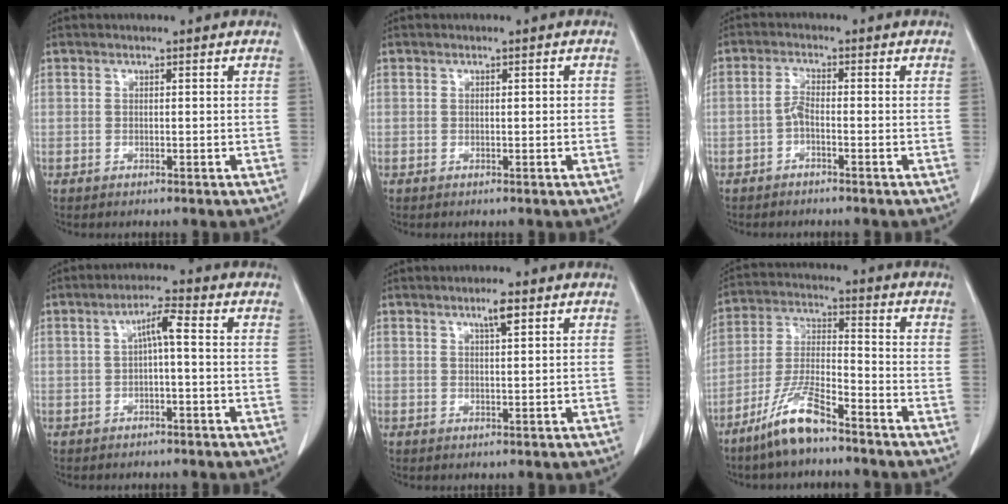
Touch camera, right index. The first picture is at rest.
{"total": 1.0, "force": [0.1, 0.3, 0.9], "torque": [-0.014, 0.003, 0.003]}
{"total": 2.1, "force": [-0.9, 0.5, 1.8], "torque": [-0.036, 0.003, -0.021]}
{"total": 3.5, "force": [0.5, 0.4, 3.4], "torque": [-0.062, 0.011, 0.008]}
{"total": 2.8, "force": [1.7, 0.3, 2.3], "torque": [-0.042, 0.000, 0.029]}
{"total": 9.4, "force": [-6.9, 1.5, 6.2], "torque": [-0.135, -0.014, -0.138]}